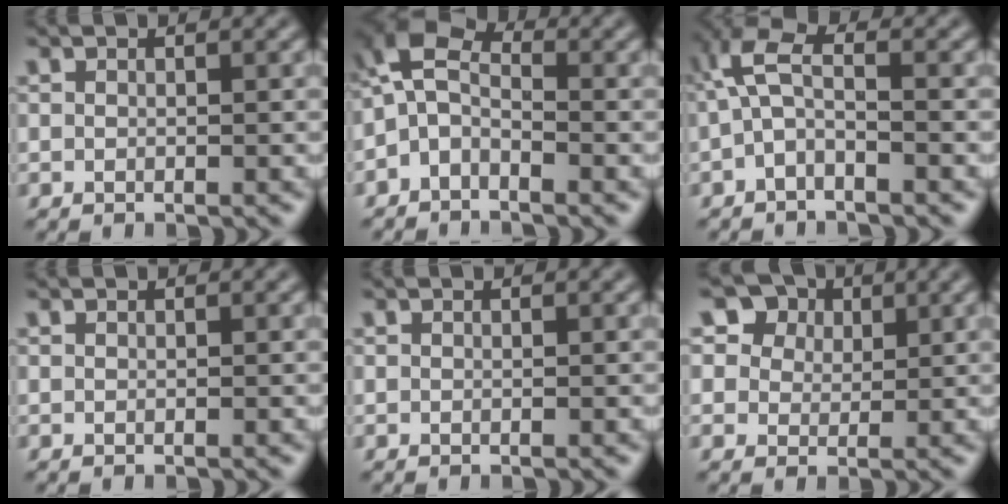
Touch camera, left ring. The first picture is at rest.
{"total": 4.7, "force": [-1.1, 2.9, 3.5], "torque": [-0.075, 0.016, -0.039]}
{"total": 3.5, "force": [-0.7, 1.4, 3.2], "torque": [-0.076, 0.015, -0.025]}
{"total": 0.0}
{"total": 0.0}
{"total": 6.7, "force": [4.0, 4.8, 2.6], "torque": [-0.061, 0.006, 0.056]}